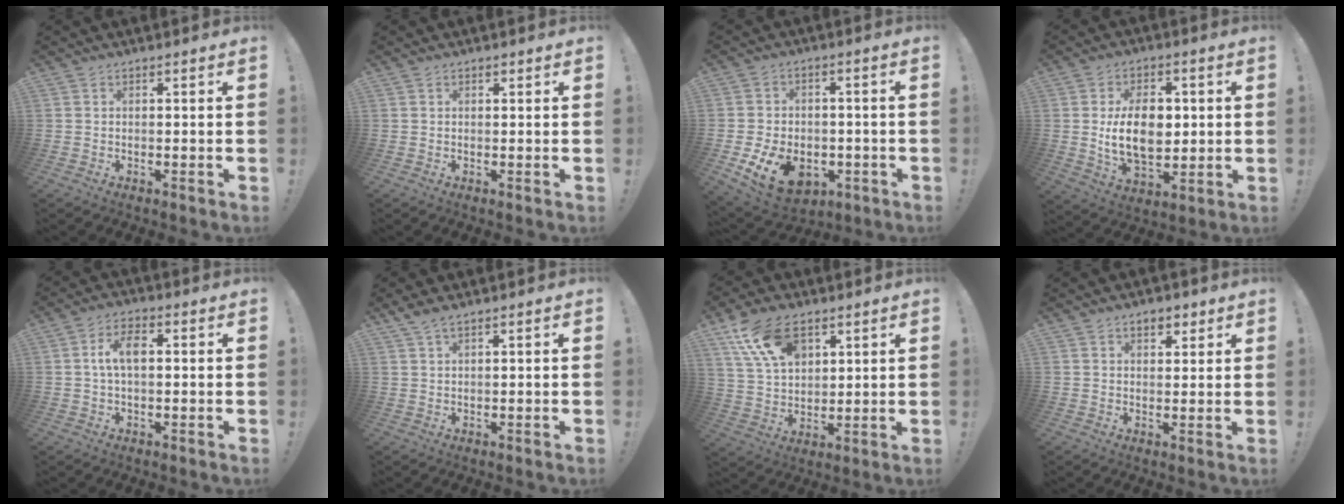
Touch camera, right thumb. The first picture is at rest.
{"total": 0.5, "force": [0.4, 0.3, 0.2], "torque": [-0.002, 0.000, 0.007]}
{"total": 11.9, "force": [-4.0, 9.0, 6.6], "torque": [-0.099, 0.027, -0.068]}
{"total": 14.3, "force": [1.2, 9.0, 11.0], "torque": [-0.191, -0.004, 0.018]}
{"total": 6.5, "force": [0.8, 3.2, 5.6], "torque": [-0.094, 0.011, 0.012]}
{"total": 3.1, "force": [2.3, 0.6, 2.0], "torque": [-0.051, -0.003, 0.043]}
{"total": 15.6, "force": [8.5, 9.2, 9.3], "torque": [-0.173, -0.022, 0.164]}
{"total": 4.2, "force": [2.6, 2.6, 2.1], "torque": [-0.025, -0.007, 0.044]}